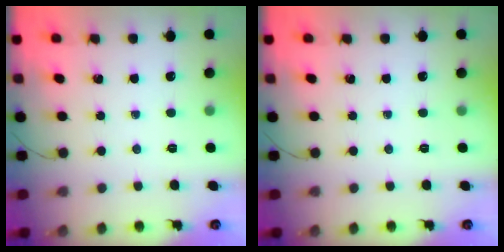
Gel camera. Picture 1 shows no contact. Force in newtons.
{"total": 0.0}